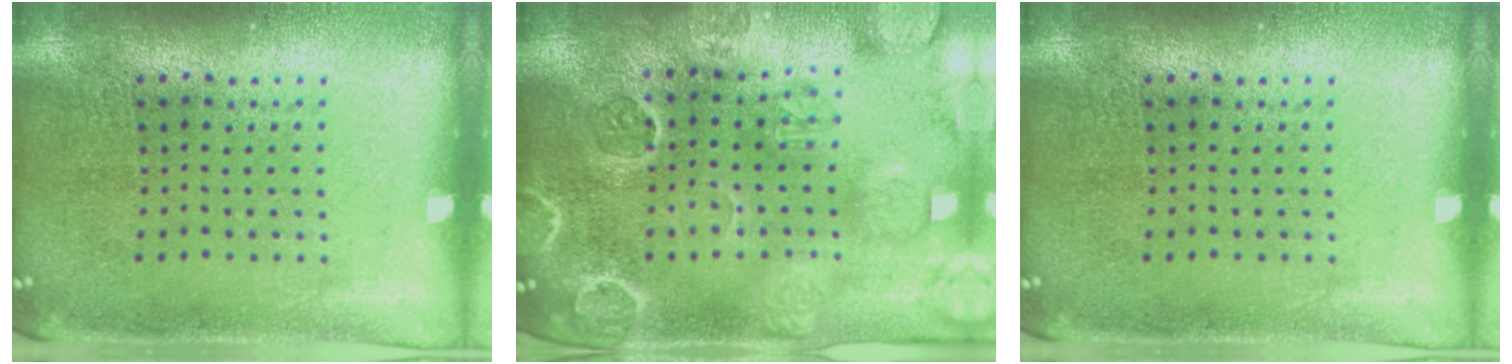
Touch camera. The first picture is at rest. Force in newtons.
{"total": 3.2, "press": 3.0, "slide": 1.1}
{"total": 0.0}